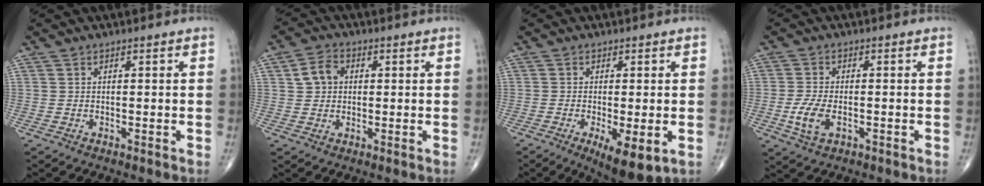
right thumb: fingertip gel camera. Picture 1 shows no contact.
{"total": 4.8, "force": [0.9, 3.8, 2.7], "torque": [-0.037, 0.007, 0.012]}
{"total": 8.1, "force": [-2.5, 2.5, 7.2], "torque": [-0.114, -0.020, -0.035]}
{"total": 5.6, "force": [-1.6, 3.0, 4.5], "torque": [-0.101, -0.001, -0.028]}